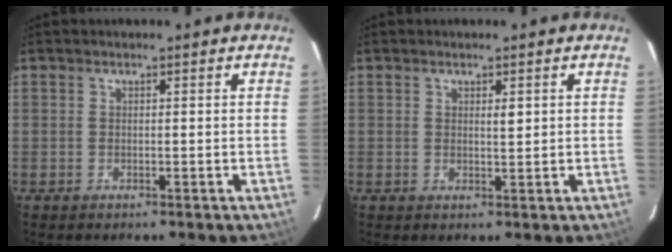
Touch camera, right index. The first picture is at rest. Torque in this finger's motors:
{"motor_torque": [0.15, 0.08, -0.01, 0.03]}